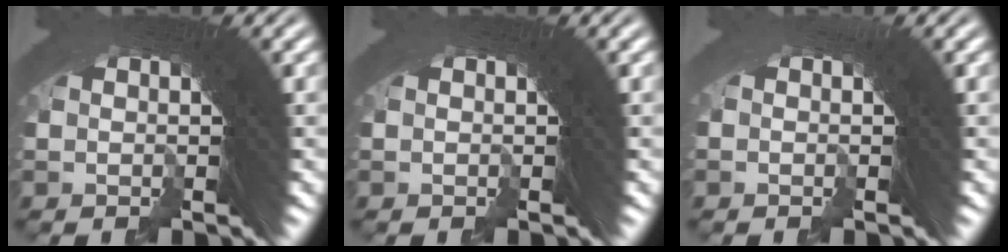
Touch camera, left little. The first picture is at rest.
{"total": 0.0}
{"total": 1.3, "force": [-0.9, -0.4, -0.7], "torque": [0.024, 0.011, -0.021]}